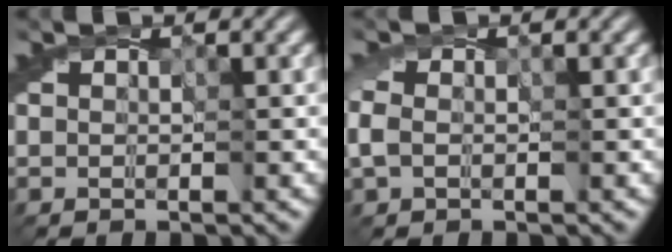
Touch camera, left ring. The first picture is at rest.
{"total": 1.3, "force": [-0.3, 1.0, 0.8], "torque": [-0.020, 0.005, -0.014]}